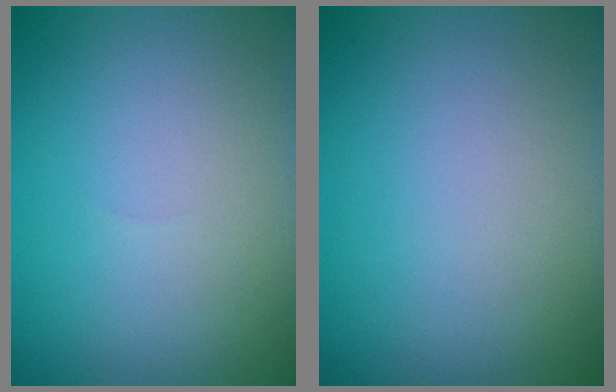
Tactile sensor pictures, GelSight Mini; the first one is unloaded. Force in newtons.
{"total": 0.0}